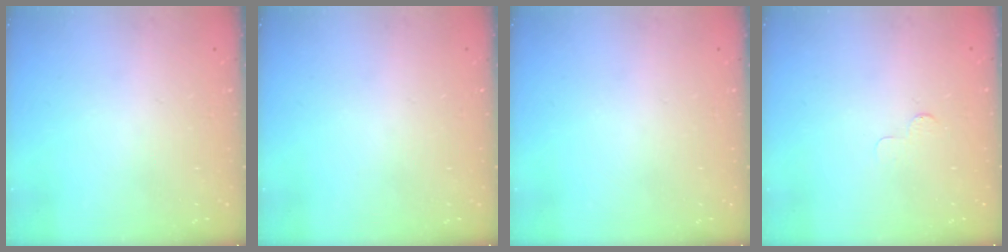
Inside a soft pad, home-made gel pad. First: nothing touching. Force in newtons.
{"total": 0.0}
{"total": 0.0}
{"total": 2.1, "press": 2.1, "slide": 0.2}